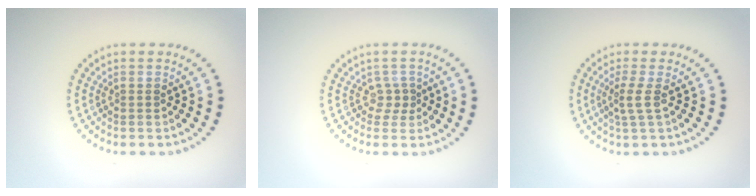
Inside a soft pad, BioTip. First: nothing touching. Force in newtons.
{"total": 1.3, "press": 0.9, "slide": 0.9}
{"total": 1.7, "press": 1.3, "slide": 1.0}